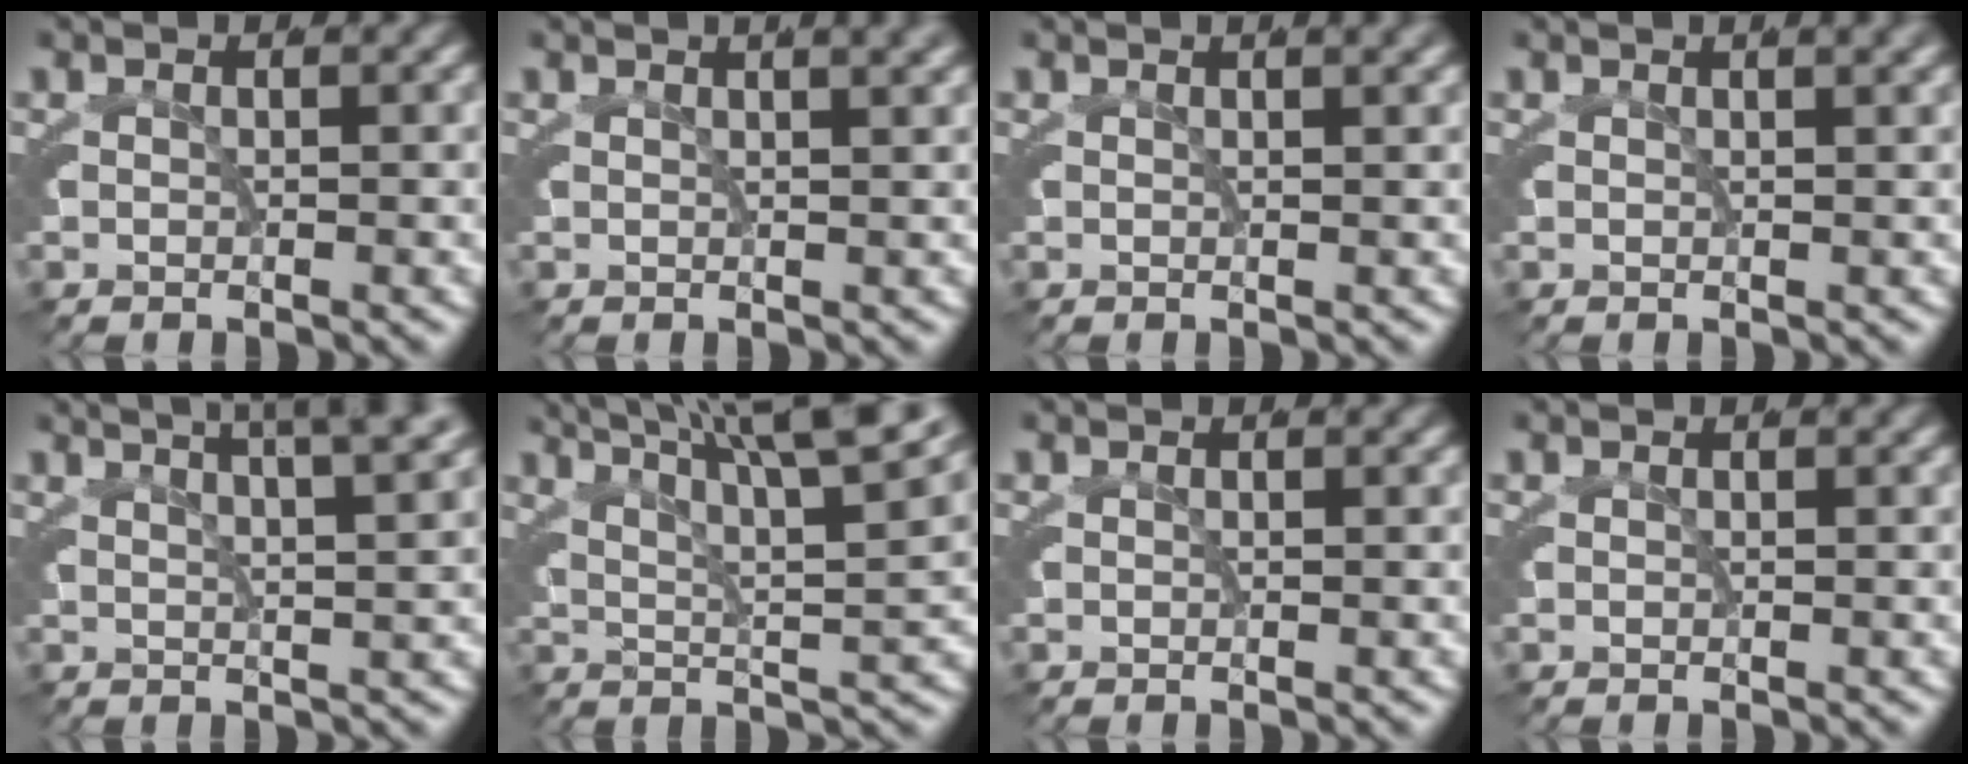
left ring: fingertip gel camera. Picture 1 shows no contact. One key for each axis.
{"total": 2.9, "fx": 2.0, "fy": 0.7, "fz": 2.0, "tx": -0.018, "ty": 0.010, "tz": 0.026}
{"total": 1.7, "fx": 1.2, "fy": 0.3, "fz": 1.2, "tx": -0.008, "ty": 0.008, "tz": 0.015}
{"total": 1.8, "fx": 1.2, "fy": 0.4, "fz": 1.2, "tx": -0.008, "ty": 0.009, "tz": 0.015}
{"total": 7.7, "fx": 4.8, "fy": 3.2, "fz": 5.1, "tx": -0.055, "ty": 0.021, "tz": 0.061}
{"total": 9.3, "fx": 5.5, "fy": 3.6, "fz": 6.6, "tx": -0.084, "ty": 0.017, "tz": 0.071}
{"total": 0.0}
{"total": 0.0}